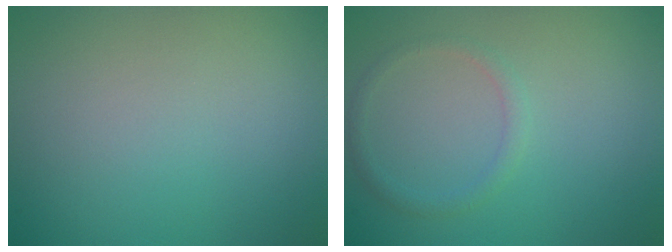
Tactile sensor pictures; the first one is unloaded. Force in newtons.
{"total": 1.2, "press": 1.2, "slide": 0.2}